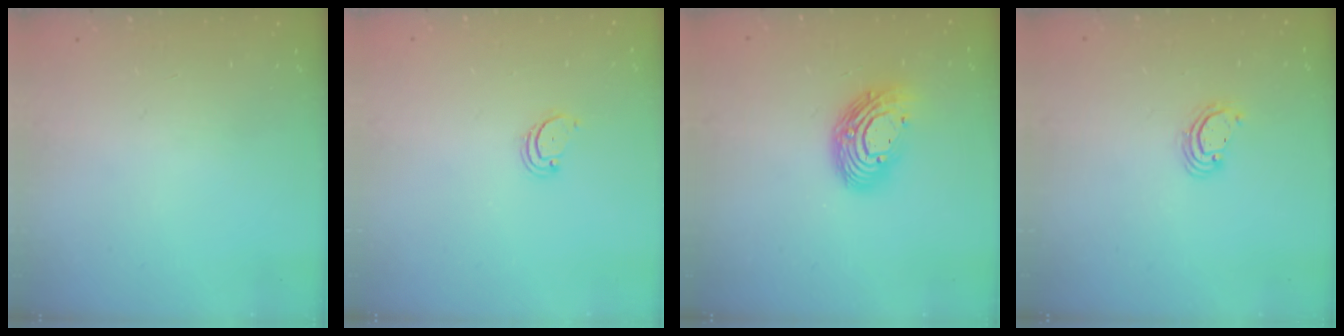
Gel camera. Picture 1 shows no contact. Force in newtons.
{"total": 2.6, "press": 2.5, "slide": 0.5}
{"total": 12.6, "press": 12.6, "slide": 1.2}
{"total": 2.6, "press": 2.6, "slide": 0.1}